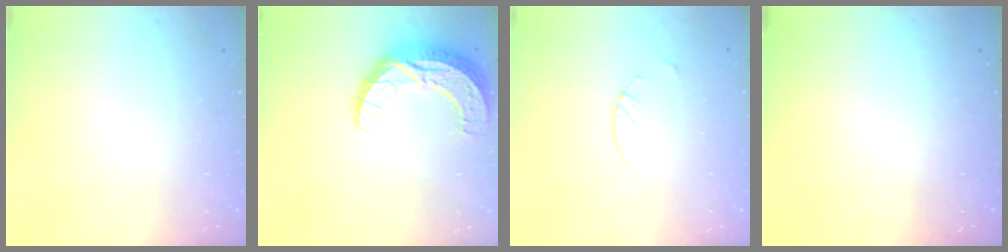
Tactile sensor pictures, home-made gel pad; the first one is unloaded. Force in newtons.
{"total": 12.5, "press": 12.5, "slide": 0.7}
{"total": 1.9, "press": 1.9, "slide": 0.2}
{"total": 0.0}